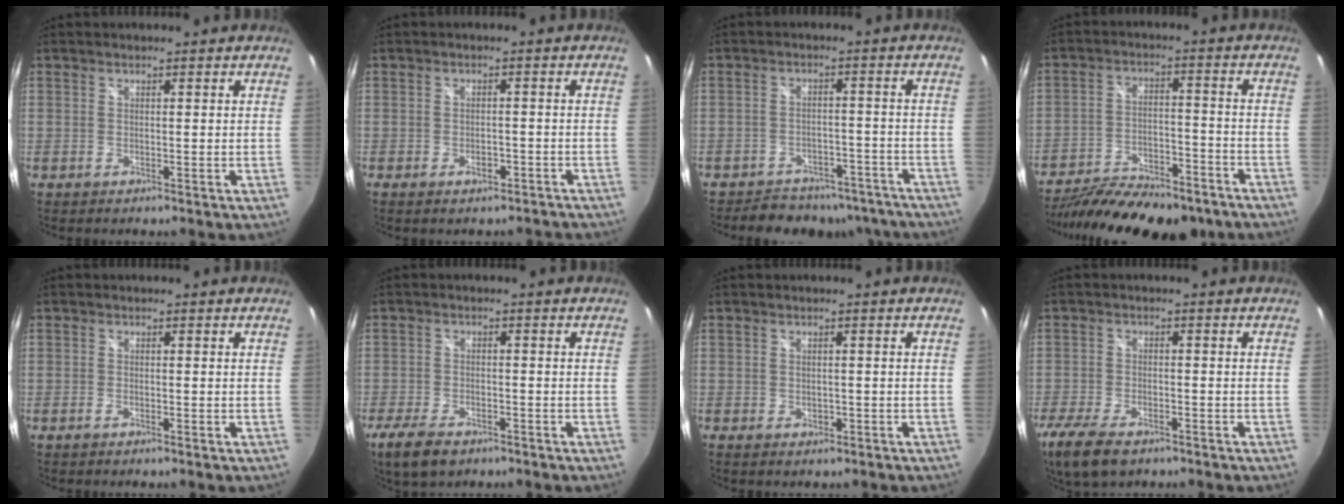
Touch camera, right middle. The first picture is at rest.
{"total": 4.0, "force": [-3.1, 1.8, 1.8], "torque": [-0.025, 0.006, -0.031]}
{"total": 16.0, "force": [-13.7, 6.9, 4.5], "torque": [-0.095, 0.029, -0.160]}
{"total": 22.0, "force": [-17.9, 7.0, 10.7], "torque": [-0.205, -0.028, -0.259]}
{"total": 0.8, "force": [-0.7, 0.1, 0.4], "torque": [-0.010, -0.001, -0.015]}
{"total": 7.9, "force": [-5.5, 3.7, 4.4], "torque": [-0.117, -0.017, -0.098]}
{"total": 1.7, "force": [-0.9, 1.2, 0.8], "torque": [-0.012, -0.002, -0.010]}
{"total": 10.8, "force": [-7.6, 4.5, 6.2], "torque": [-0.161, -0.031, -0.138]}